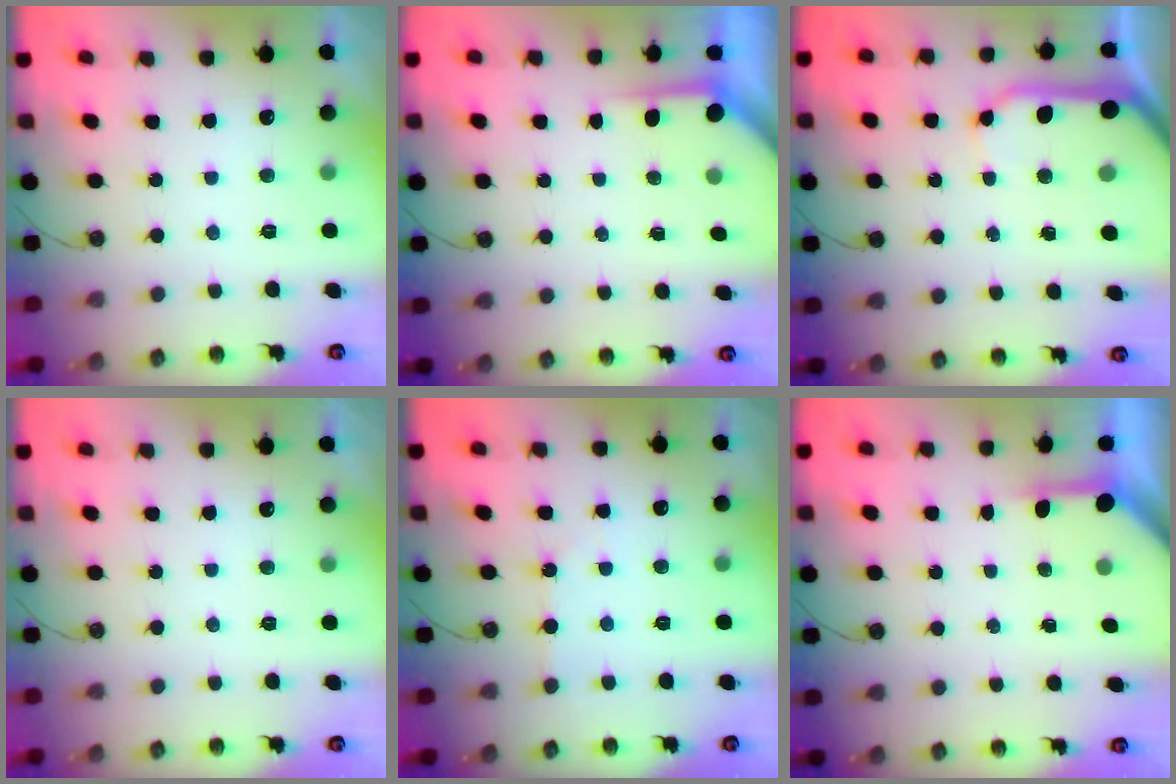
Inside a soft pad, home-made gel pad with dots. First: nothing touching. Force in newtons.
{"total": 3.4, "press": 3.3, "slide": 0.3}
{"total": 11.8, "press": 11.7, "slide": 1.5}
{"total": 0.0}
{"total": 2.3, "press": 2.2, "slide": 0.4}
{"total": 3.4, "press": 3.3, "slide": 0.4}